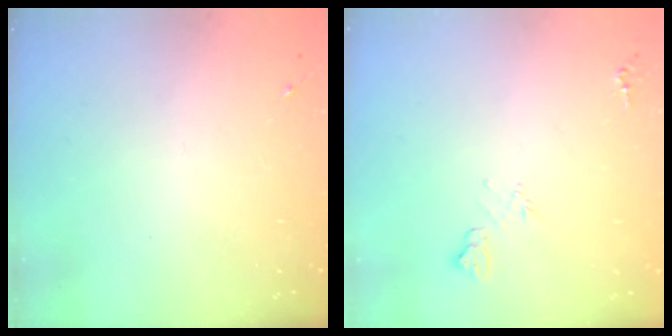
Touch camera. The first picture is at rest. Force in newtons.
{"total": 5.8, "press": 5.8, "slide": 0.7}